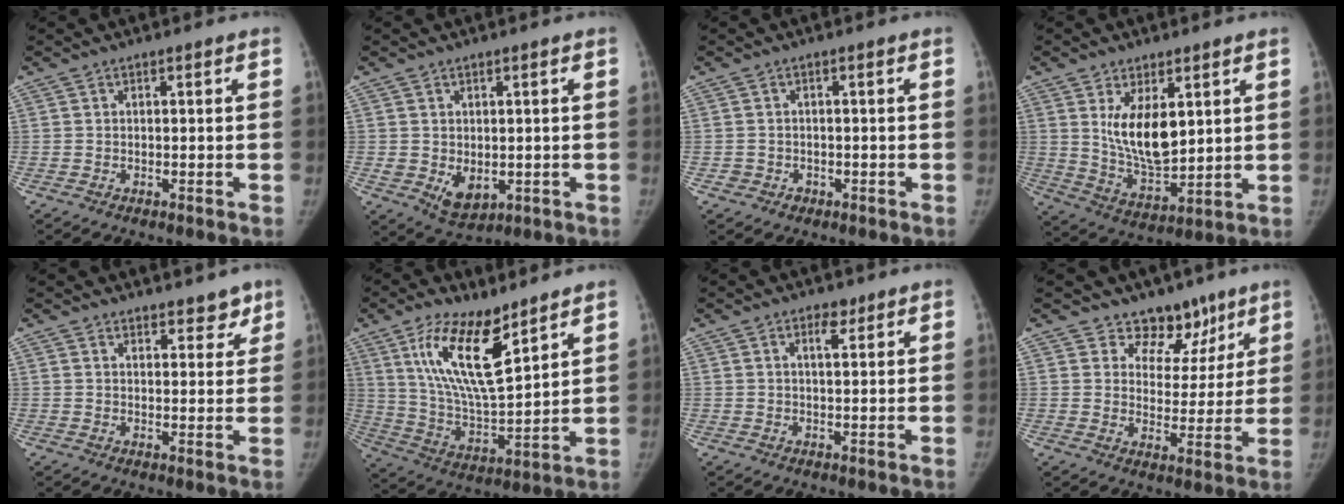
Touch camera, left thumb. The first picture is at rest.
{"total": 5.7, "force": [-0.5, 3.9, 4.1], "torque": [-0.050, -0.012, 0.010]}
{"total": 1.9, "force": [-0.6, 1.7, 0.4], "torque": [0.001, 0.007, -0.005]}
{"total": 12.1, "force": [3.8, 5.8, 9.9], "torque": [-0.147, -0.033, 0.085]}
{"total": 5.2, "force": [4.2, 2.4, 1.8], "torque": [0.009, -0.024, 0.058]}
{"total": 16.9, "force": [9.6, 5.7, 12.7], "torque": [-0.216, -0.055, 0.189]}
{"total": 2.7, "force": [1.6, 1.1, 1.9], "torque": [-0.027, -0.009, 0.026]}
{"total": 9.6, "force": [6.9, 6.3, 2.0], "torque": [0.026, -0.038, 0.104]}